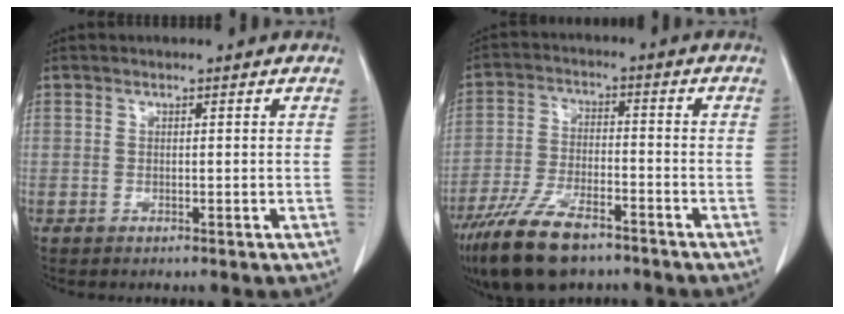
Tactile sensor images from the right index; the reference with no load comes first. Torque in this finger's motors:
{"motor_torque": [0.80, -0.85, 0.70, 0.18]}